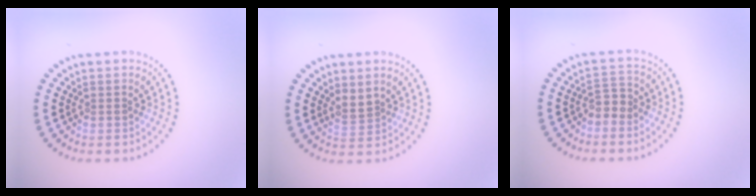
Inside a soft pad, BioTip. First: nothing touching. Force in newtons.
{"total": 1.7, "press": 1.2, "slide": 1.2}
{"total": 1.7, "press": 1.3, "slide": 1.0}